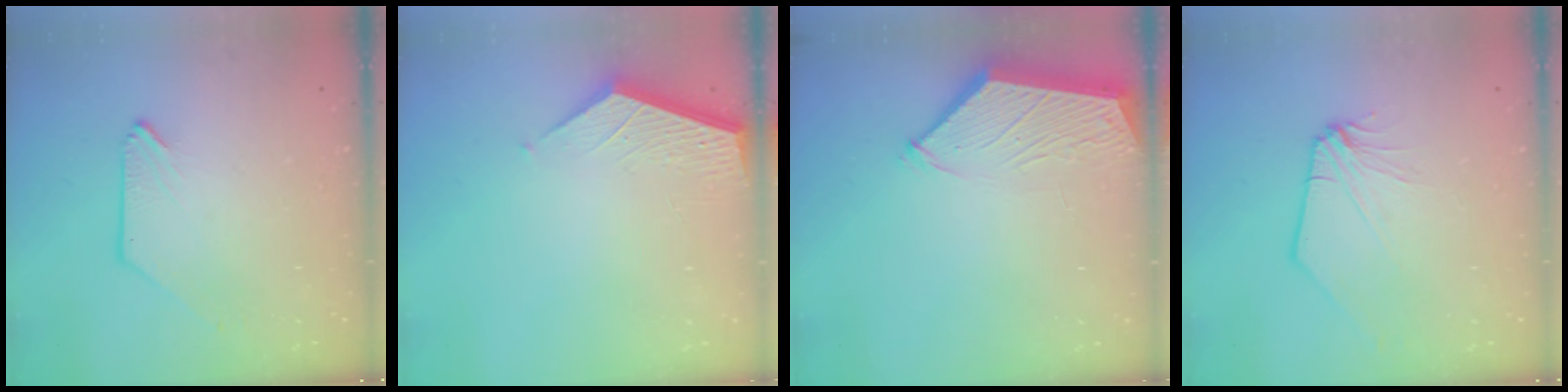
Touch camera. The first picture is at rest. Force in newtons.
{"total": 3.7, "press": 3.7, "slide": 0.4}
{"total": 3.2, "press": 3.1, "slide": 0.4}
{"total": 0.0}